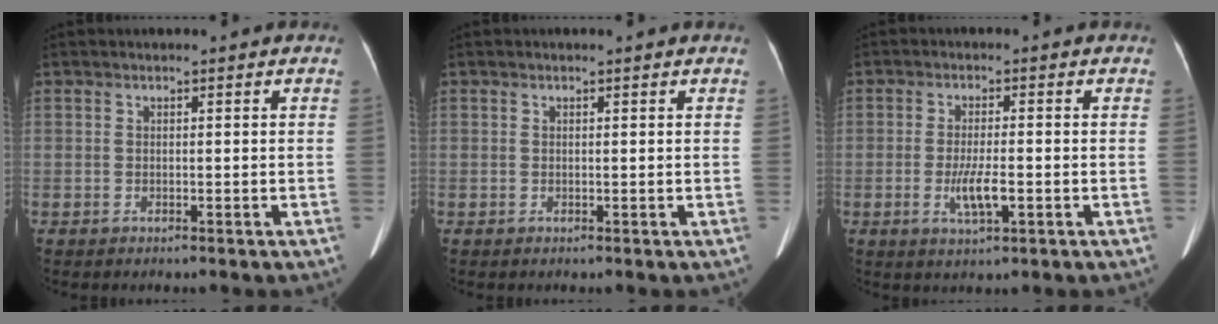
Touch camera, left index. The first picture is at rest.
{"total": 0.9, "force": [0.8, 0.0, 0.3], "torque": [-0.012, 0.002, 0.008]}
{"total": 4.0, "force": [-1.2, 0.6, 3.8], "torque": [-0.074, -0.005, -0.019]}